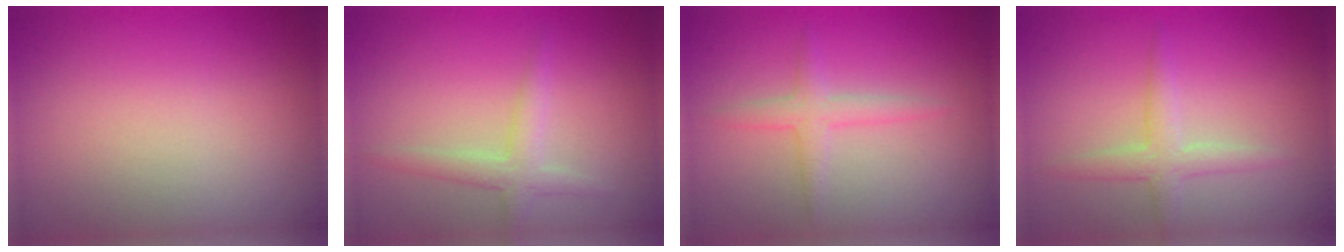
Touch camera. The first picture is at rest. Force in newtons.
{"total": 2.2, "press": 2.2, "slide": 0.0}
{"total": 1.9, "press": 1.9, "slide": 0.1}
{"total": 2.3, "press": 2.3, "slide": 0.1}